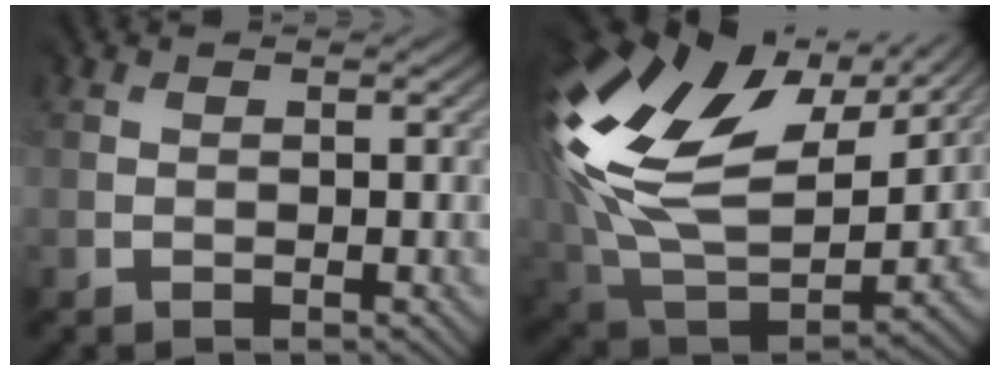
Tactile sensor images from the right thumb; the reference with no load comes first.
{"total": 20.2, "force": [7.7, 12.4, 13.9], "torque": [-0.346, 0.017, 0.142]}